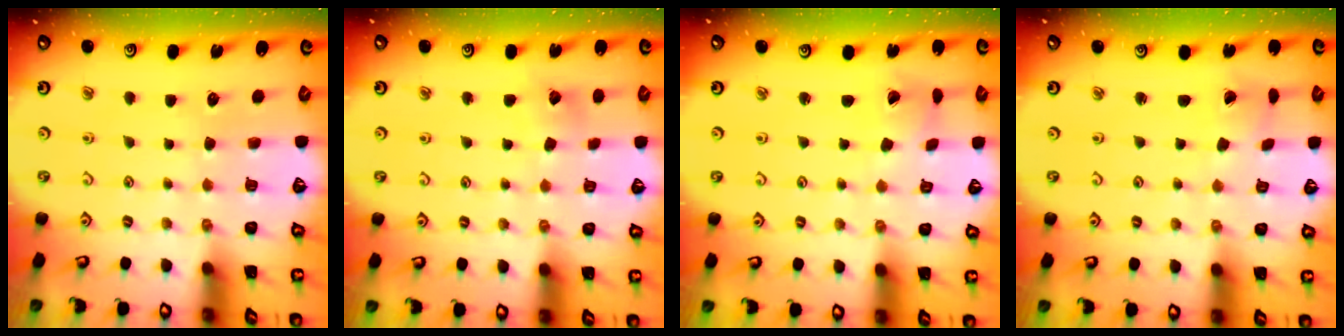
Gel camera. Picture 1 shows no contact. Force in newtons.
{"total": 4.6, "press": 4.6, "slide": 0.5}
{"total": 1.5, "press": 1.5, "slide": 0.2}
{"total": 1.2, "press": 1.2, "slide": 0.2}